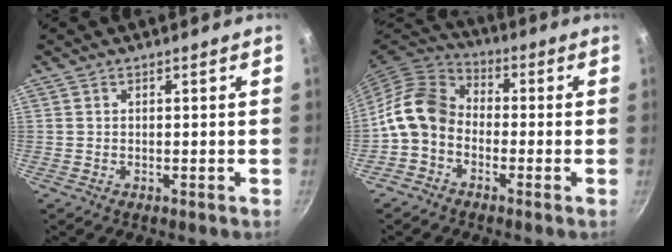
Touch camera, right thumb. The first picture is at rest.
{"total": 13.3, "force": [-3.0, 10.0, 8.3], "torque": [-0.130, 0.045, -0.082]}